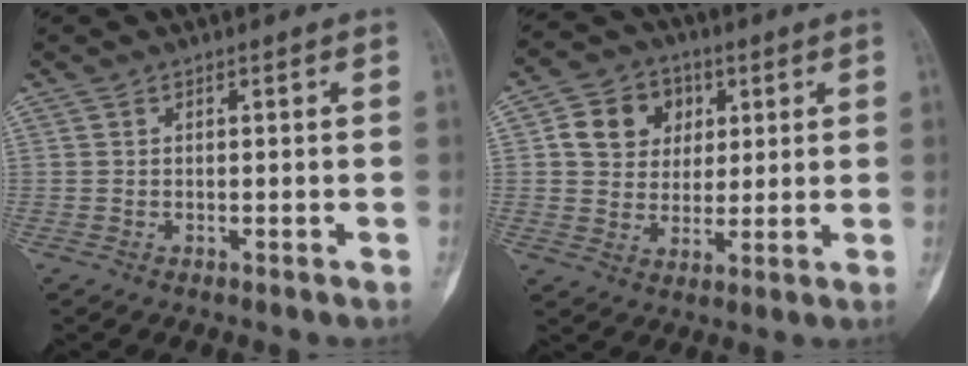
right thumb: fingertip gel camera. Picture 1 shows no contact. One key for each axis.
{"total": 9.9, "fx": 2.9, "fy": 8.4, "fz": 4.4, "tx": -0.033, "ty": -0.004, "tz": 0.046}